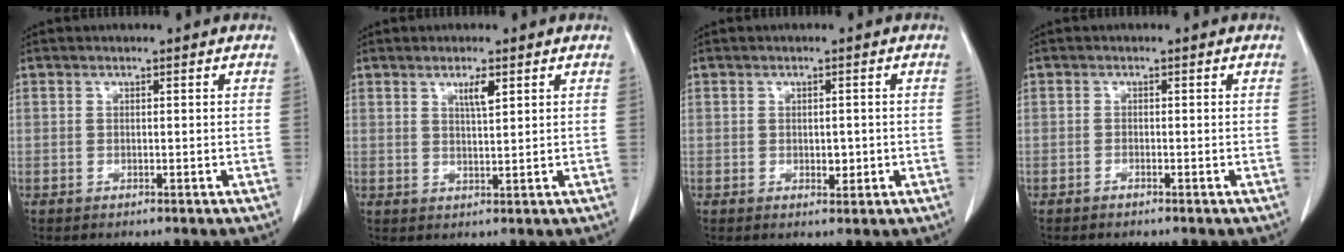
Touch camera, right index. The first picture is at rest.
{"total": 2.8, "force": [1.5, 0.4, 2.3], "torque": [-0.041, -0.002, 0.027]}
{"total": 2.1, "force": [-0.4, 1.2, 1.7], "torque": [-0.024, 0.000, 0.000]}
{"total": 0.6, "force": [-0.5, 0.1, 0.2], "torque": [-0.008, -0.001, -0.010]}